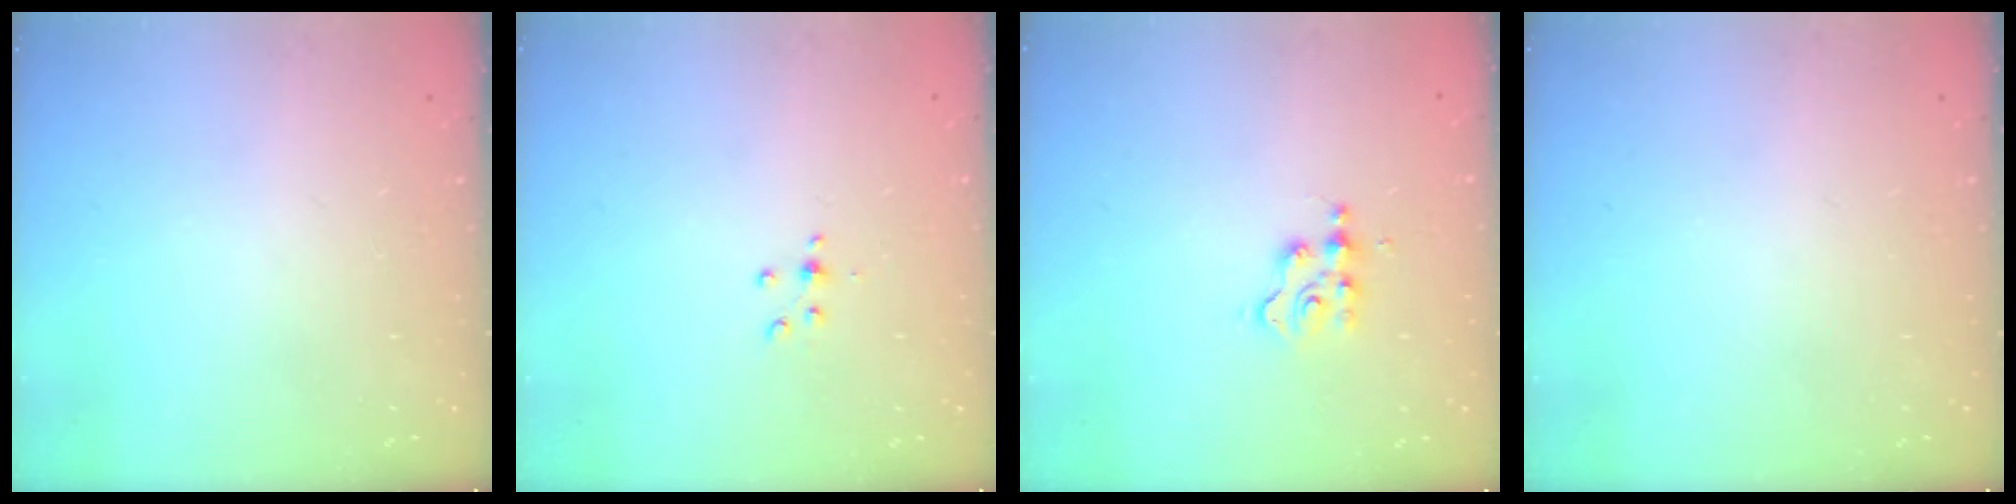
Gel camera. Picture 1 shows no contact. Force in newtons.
{"total": 4.0, "press": 3.8, "slide": 1.3}
{"total": 2.9, "press": 2.8, "slide": 0.3}
{"total": 0.0}